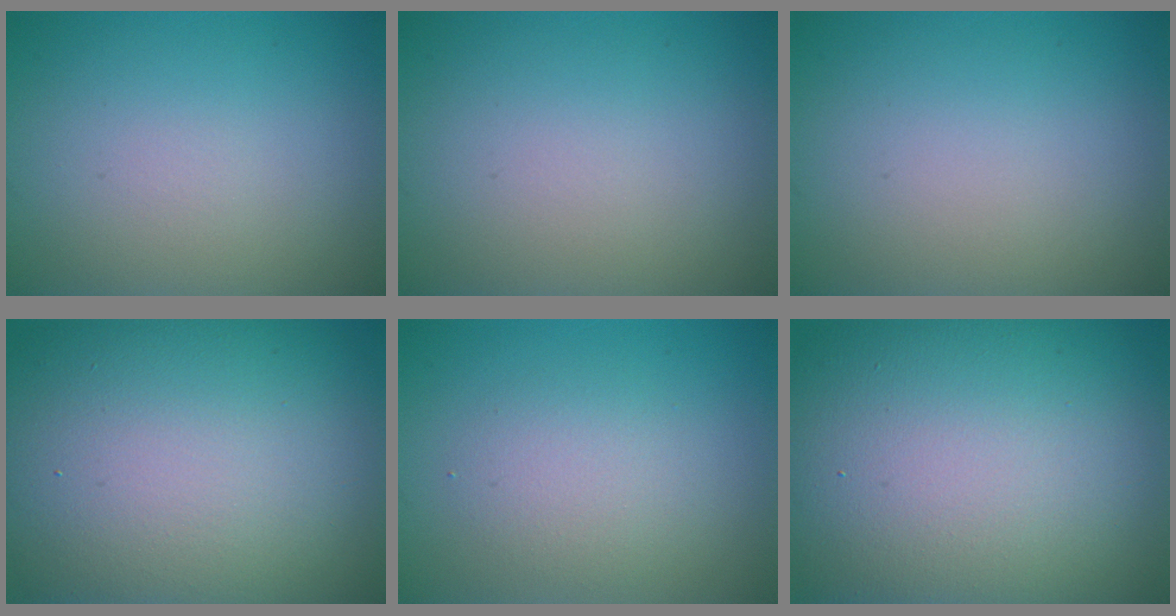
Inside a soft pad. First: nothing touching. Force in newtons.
{"total": 0.0}
{"total": 0.0}
{"total": 18.7, "press": 18.7, "slide": 1.0}
{"total": 2.5, "press": 2.4, "slide": 0.1}
{"total": 19.2, "press": 19.2, "slide": 0.7}